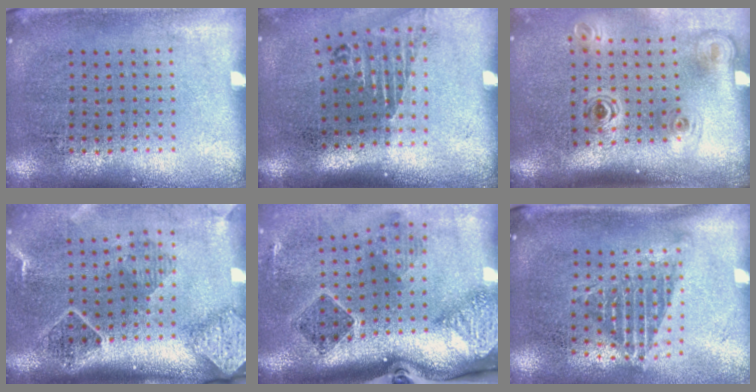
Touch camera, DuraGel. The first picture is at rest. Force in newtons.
{"total": 1.6, "press": 1.3, "slide": 0.9}
{"total": 2.1, "press": 1.4, "slide": 1.6}
{"total": 2.7, "press": 2.0, "slide": 1.8}
{"total": 2.9, "press": 1.9, "slide": 2.2}
{"total": 1.3, "press": 1.0, "slide": 0.9}